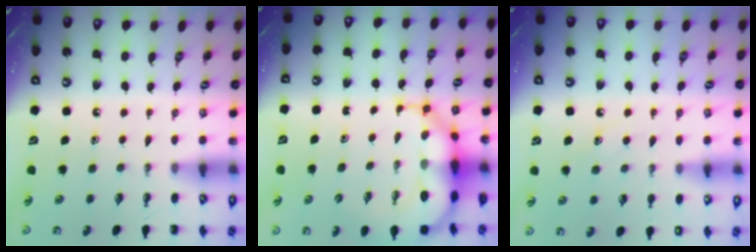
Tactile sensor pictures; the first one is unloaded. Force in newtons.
{"total": 10.8, "press": 10.3, "slide": 2.9}
{"total": 9.0, "press": 8.9, "slide": 1.4}